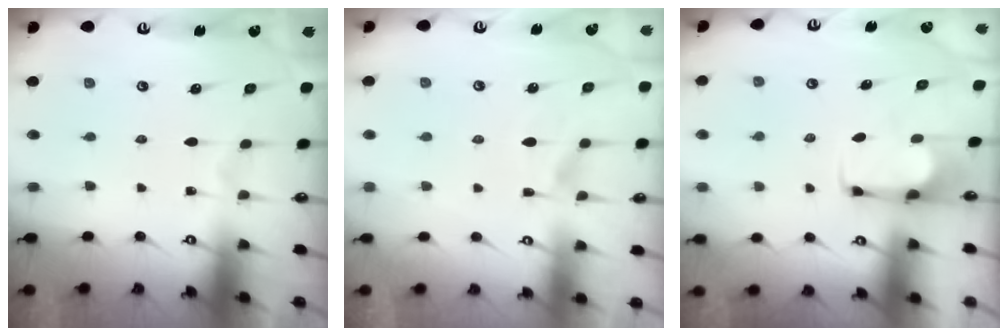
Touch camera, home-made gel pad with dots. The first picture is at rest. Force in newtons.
{"total": 1.7, "press": 1.0, "slide": 1.3}
{"total": 2.6, "press": 2.5, "slide": 0.9}